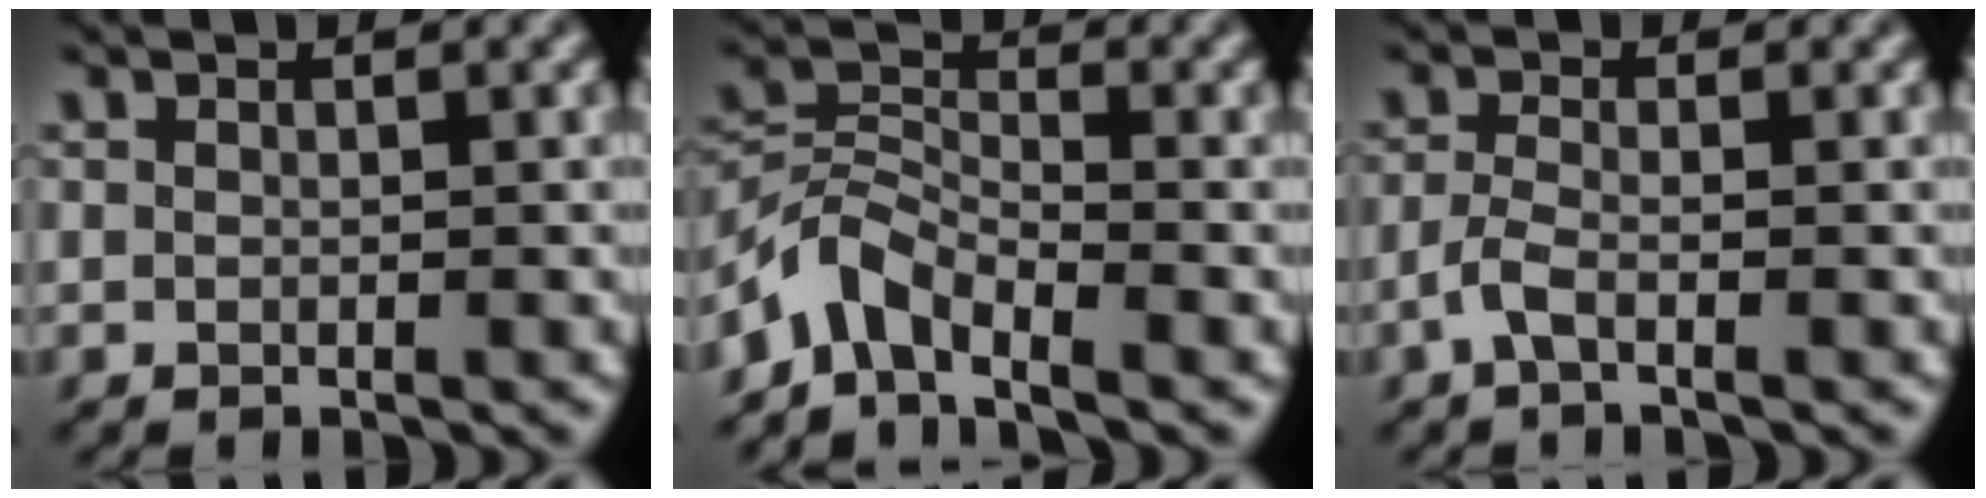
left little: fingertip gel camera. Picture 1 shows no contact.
{"total": 3.9, "force": [-3.3, 1.5, 1.5], "torque": [-0.025, 0.006, -0.079]}
{"total": 1.8, "force": [-1.1, 0.4, 1.5], "torque": [-0.037, 0.002, -0.027]}